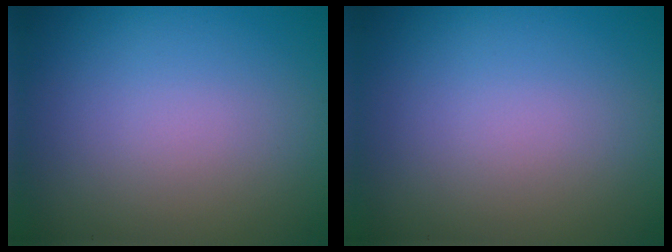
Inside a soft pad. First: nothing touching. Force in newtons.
{"total": 0.0}